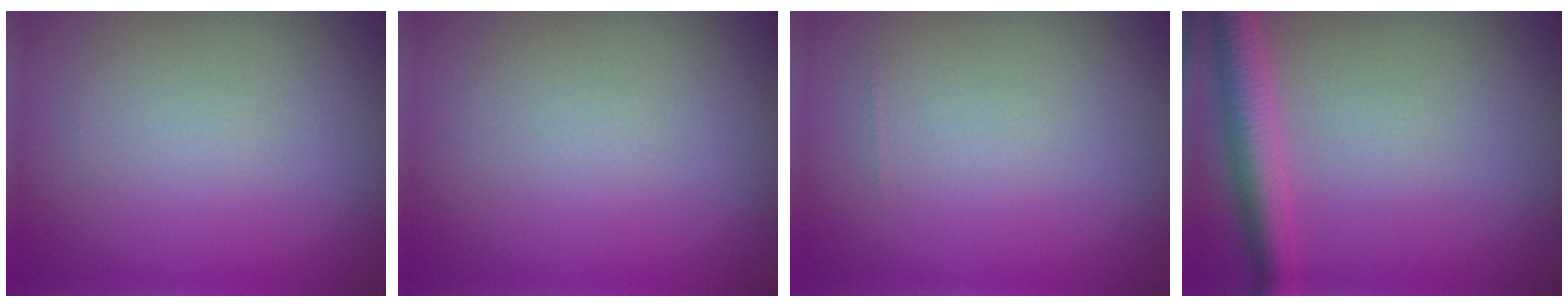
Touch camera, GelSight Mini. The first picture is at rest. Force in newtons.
{"total": 0.0}
{"total": 0.0}
{"total": 4.2, "press": 4.2, "slide": 0.2}